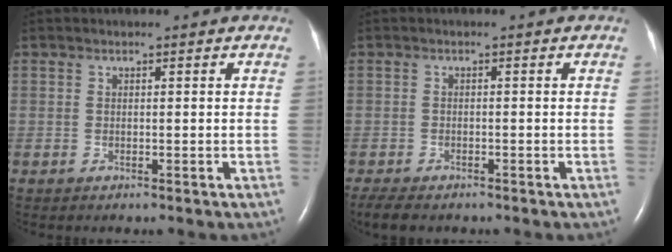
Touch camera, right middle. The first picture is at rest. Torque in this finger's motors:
{"motor_torque": [0.25, -0.17, 0.03, 0.03]}